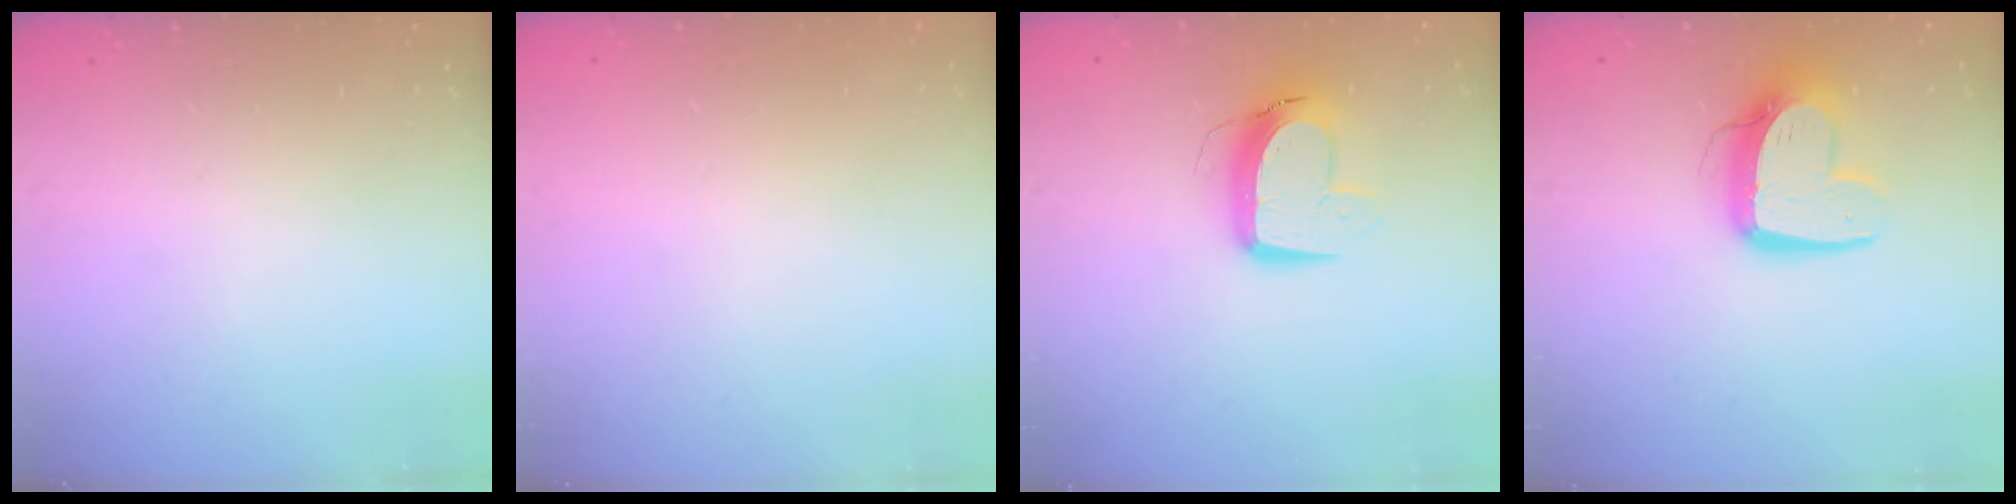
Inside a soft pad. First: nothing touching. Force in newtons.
{"total": 0.0}
{"total": 11.1, "press": 11.1, "slide": 0.9}
{"total": 13.0, "press": 12.9, "slide": 1.2}